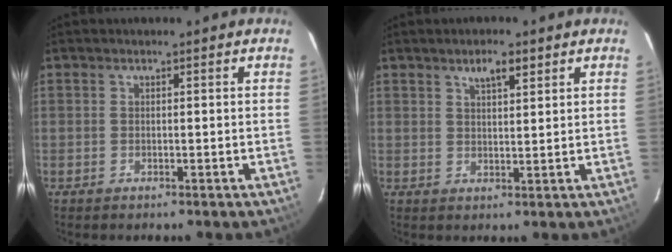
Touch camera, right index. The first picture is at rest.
{"total": 3.8, "force": [2.4, 1.3, 2.7], "torque": [-0.044, 0.006, 0.041]}